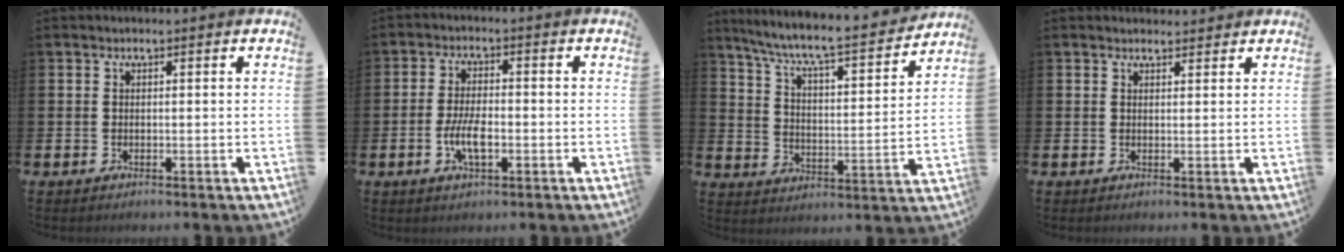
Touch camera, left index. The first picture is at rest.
{"total": 4.7, "force": [-1.2, 1.8, 4.2], "torque": [-0.083, 0.000, -0.026]}
{"total": 7.6, "force": [6.9, 0.5, 3.1], "torque": [-0.088, -0.055, 0.113]}
{"total": 1.4, "force": [1.4, 0.4, 0.0], "torque": [0.005, -0.002, 0.023]}